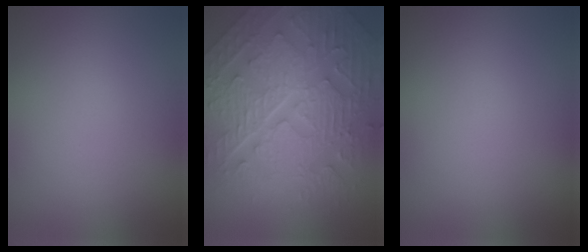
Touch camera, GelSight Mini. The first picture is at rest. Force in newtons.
{"total": 11.0, "press": 7.5, "slide": 8.0}
{"total": 0.0}